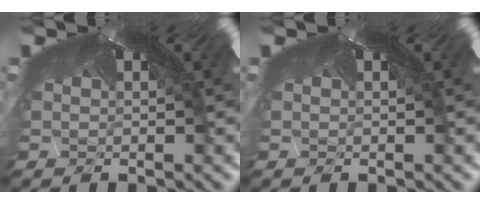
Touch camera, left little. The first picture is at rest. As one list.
[{"total": 0.0}]